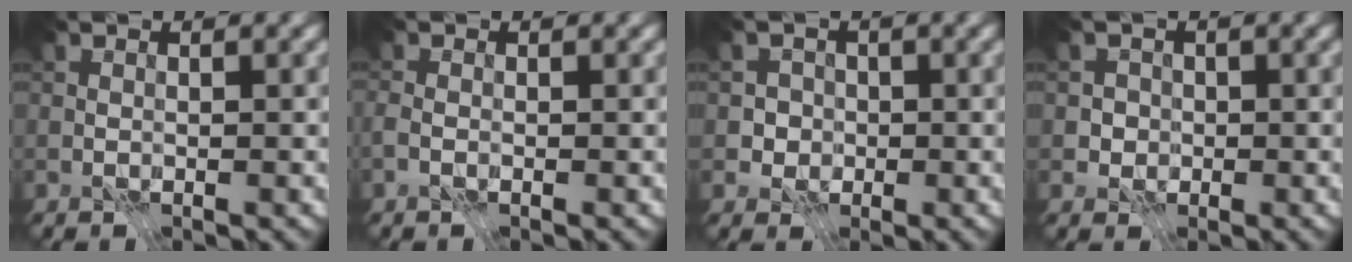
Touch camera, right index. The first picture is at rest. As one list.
[{"total": 1.4, "force": [-0.6, 0.9, 0.8], "torque": [-0.017, -0.001, -0.014]}, {"total": 2.2, "force": [-0.3, 2.1, 0.5], "torque": [0.011, 0.002, -0.007]}, {"total": 1.8, "force": [-0.2, 1.8, 0.4], "torque": [0.007, 0.003, -0.001]}]